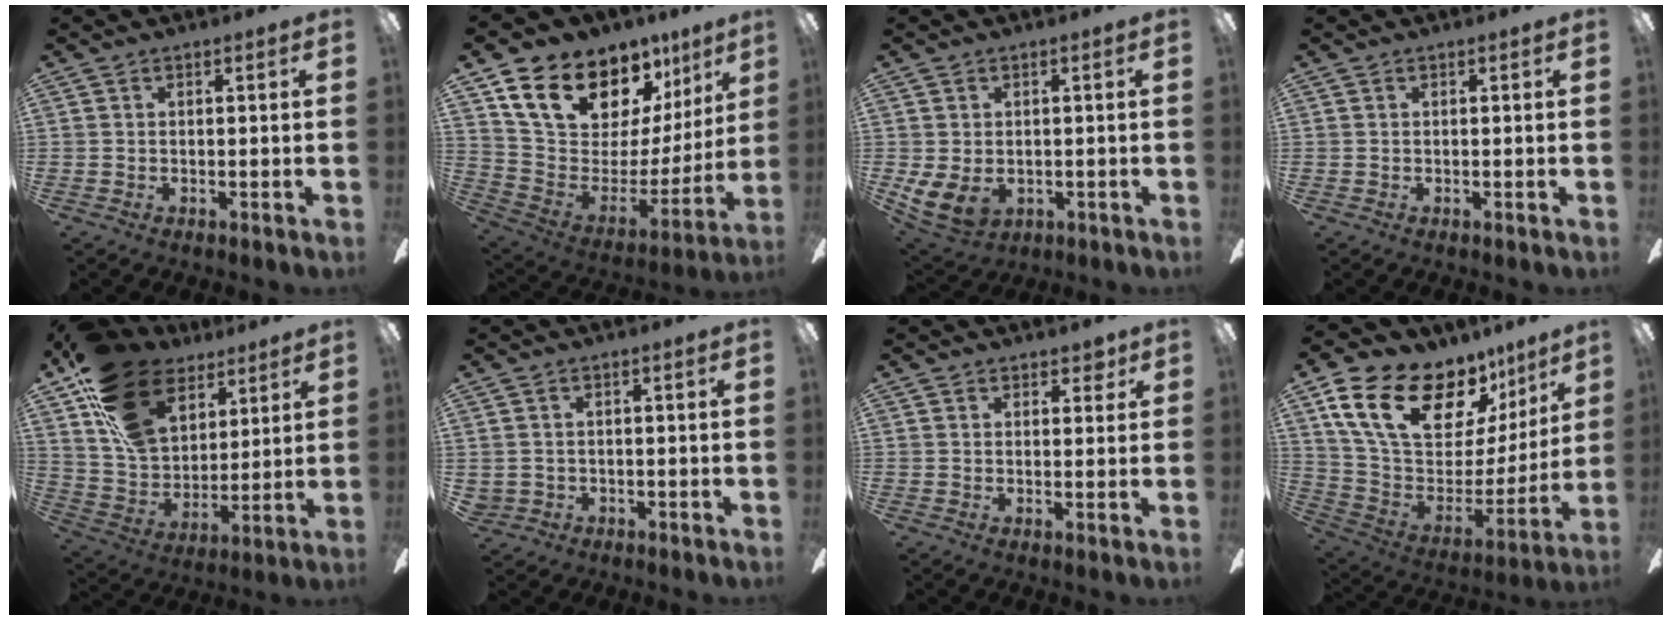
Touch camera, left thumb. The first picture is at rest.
{"total": 18.6, "force": [14.0, 9.3, 8.0], "torque": [-0.131, -0.112, 0.258]}
{"total": 6.7, "force": [0.1, 5.0, 4.4], "torque": [-0.093, -0.008, 0.003]}
{"total": 0.0}
{"total": 19.7, "force": [11.6, 12.4, 9.9], "torque": [-0.198, -0.049, 0.219]}
{"total": 1.7, "force": [0.5, 1.7, 0.2], "torque": [-0.007, 0.002, 0.008]}
{"total": 2.9, "force": [2.2, 1.5, 1.1], "torque": [-0.008, -0.002, 0.037]}
{"total": 22.9, "force": [14.4, 12.1, 13.1], "torque": [-0.218, -0.085, 0.267]}